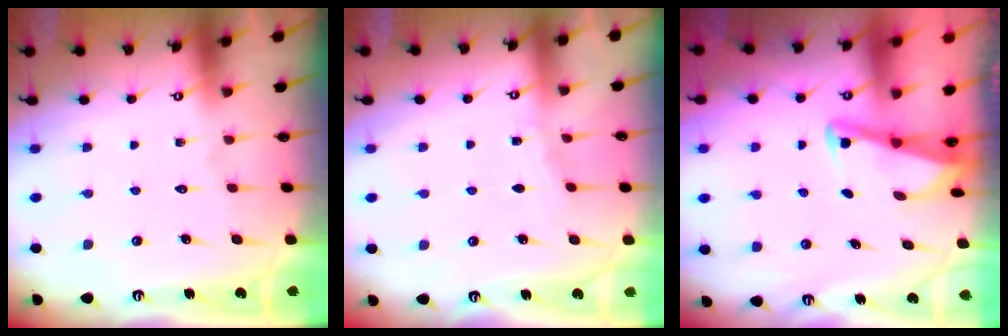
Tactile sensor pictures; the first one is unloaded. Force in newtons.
{"total": 3.3, "press": 3.3, "slide": 0.4}
{"total": 3.0, "press": 3.0, "slide": 0.4}